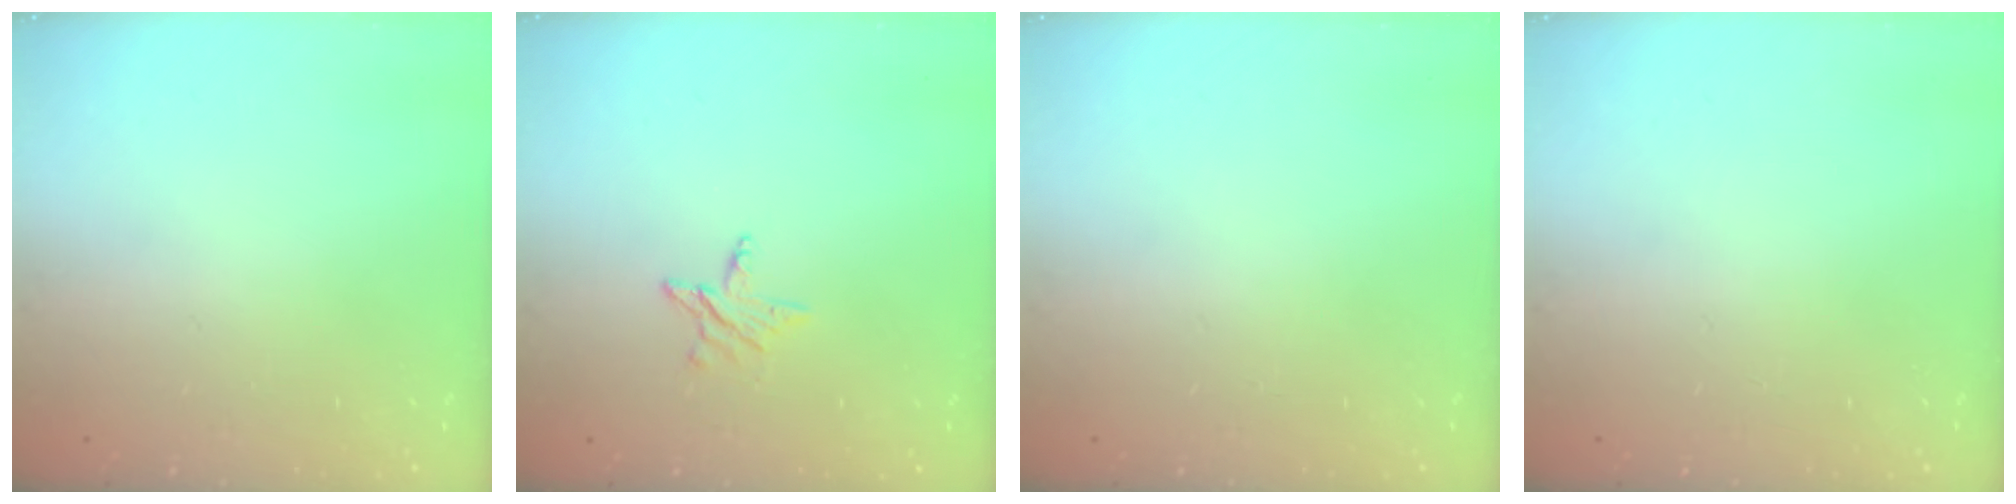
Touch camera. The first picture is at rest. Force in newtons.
{"total": 3.8, "press": 3.8, "slide": 0.3}
{"total": 0.0}
{"total": 0.0}